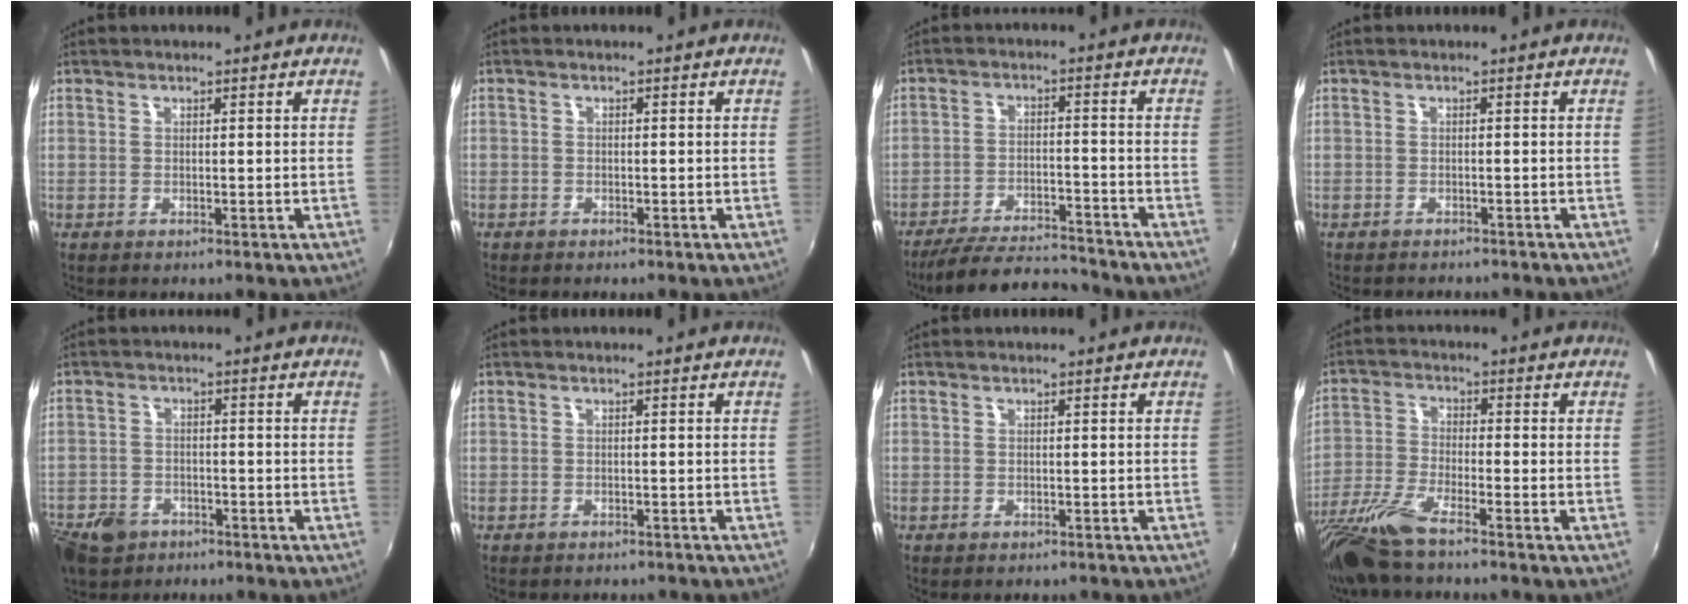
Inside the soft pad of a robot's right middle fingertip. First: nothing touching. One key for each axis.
{"total": 1.2, "fx": -0.9, "fy": 0.8, "fz": 0.0, "tx": -0.006, "ty": 0.004, "tz": -0.014}
{"total": 13.3, "fx": -12.3, "fy": 2.3, "fz": 4.5, "tx": -0.110, "ty": 0.000, "tz": -0.191}
{"total": 4.2, "fx": -3.8, "fy": 1.2, "fz": 1.3, "tx": -0.031, "ty": -0.011, "tz": -0.052}
{"total": 10.3, "fx": -6.2, "fy": 7.0, "fz": 4.3, "tx": -0.129, "ty": -0.005, "tz": -0.103}
{"total": 2.7, "fx": -2.4, "fy": 1.0, "fz": 0.8, "tx": -0.016, "ty": -0.011, "tz": -0.029}
{"total": 0.9, "fx": -0.8, "fy": 0.5, "fz": 0.3, "tx": -0.008, "ty": -0.001, "tz": -0.009}
{"total": 10.0, "fx": -7.8, "fy": 1.0, "fz": 6.1, "tx": -0.137, "ty": -0.027, "tz": -0.152}